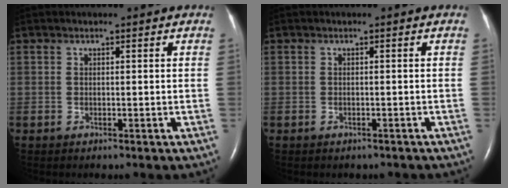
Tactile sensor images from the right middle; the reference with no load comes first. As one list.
[{"total": 1.5, "force": [-1.3, 0.7, 0.3], "torque": [-0.010, 0.000, -0.014]}]